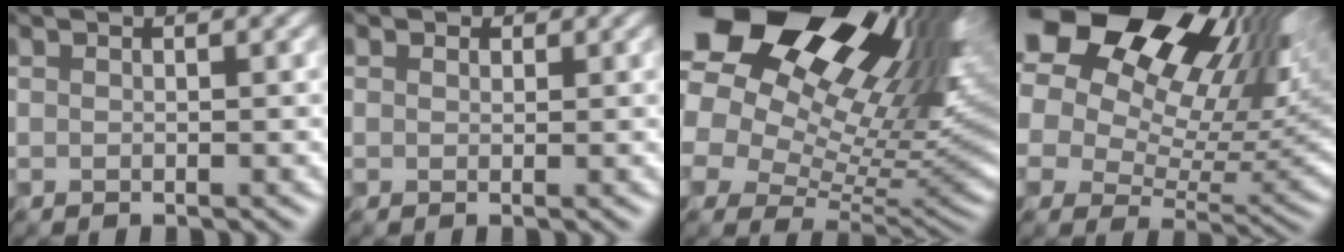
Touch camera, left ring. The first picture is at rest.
{"total": 1.0, "force": [0.4, 0.9, 0.4], "torque": [-0.002, 0.005, 0.002]}
{"total": 21.8, "force": [12.6, 11.2, 13.8], "torque": [-0.258, 0.070, 0.205]}
{"total": 19.4, "force": [11.2, 9.6, 12.6], "torque": [-0.205, 0.063, 0.169]}